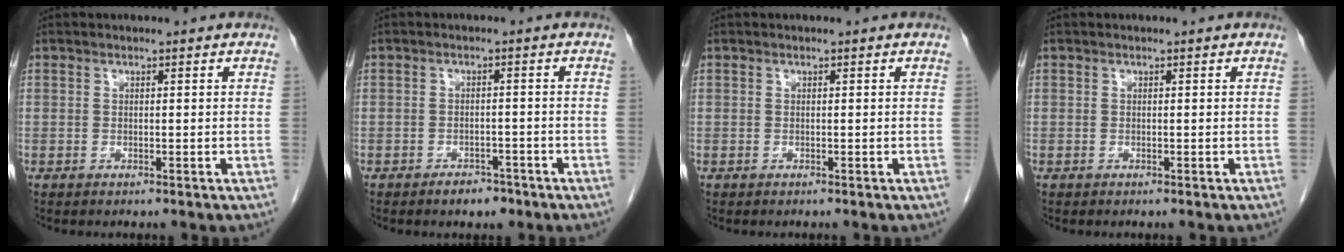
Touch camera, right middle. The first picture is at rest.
{"total": 2.8, "force": [-2.1, 1.4, 1.2], "torque": [-0.019, 0.003, -0.025]}
{"total": 0.0}
{"total": 0.0}